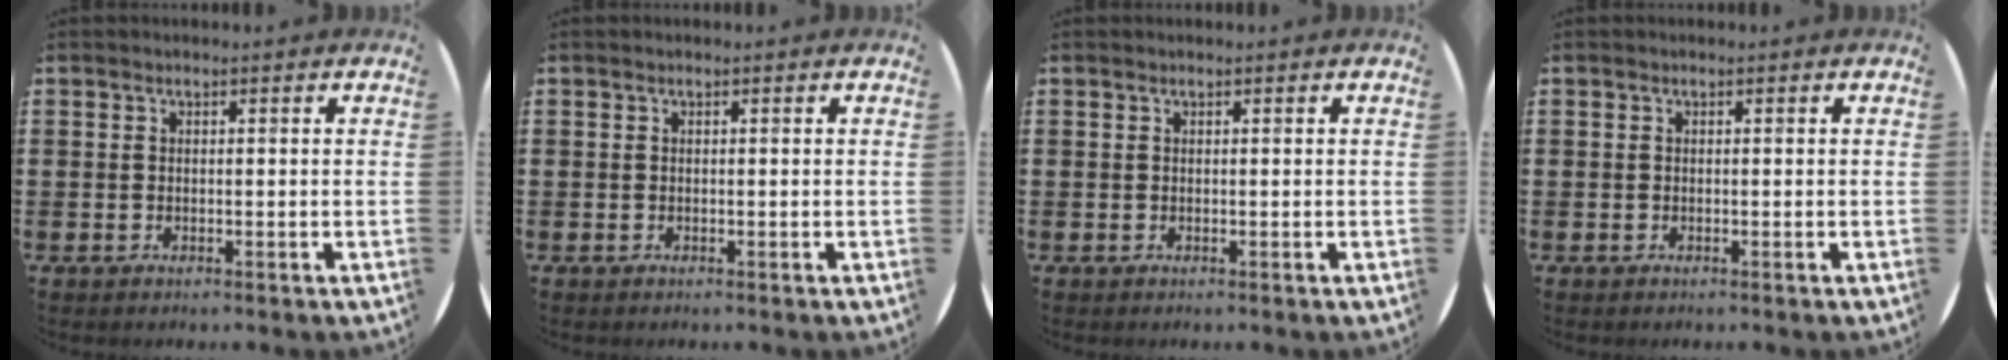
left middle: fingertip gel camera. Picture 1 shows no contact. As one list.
[{"total": 0.0}, {"total": 0.0}, {"total": 0.0}]